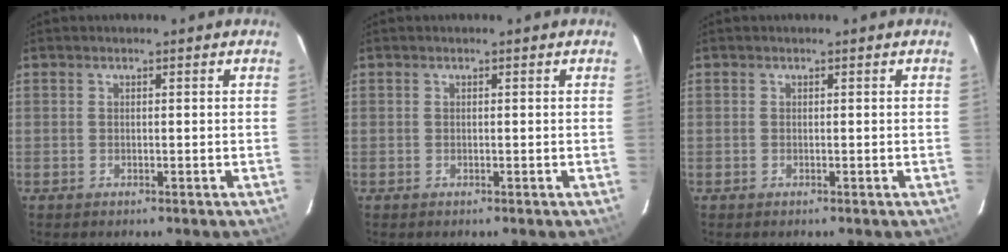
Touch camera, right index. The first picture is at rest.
{"total": 0.0}
{"total": 0.0}